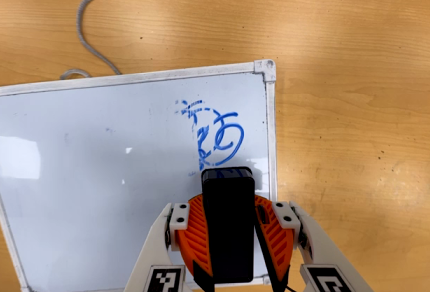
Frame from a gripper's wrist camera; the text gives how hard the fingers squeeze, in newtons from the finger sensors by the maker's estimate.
{"total": 10.0, "left": 9.8, "right": 10.1}